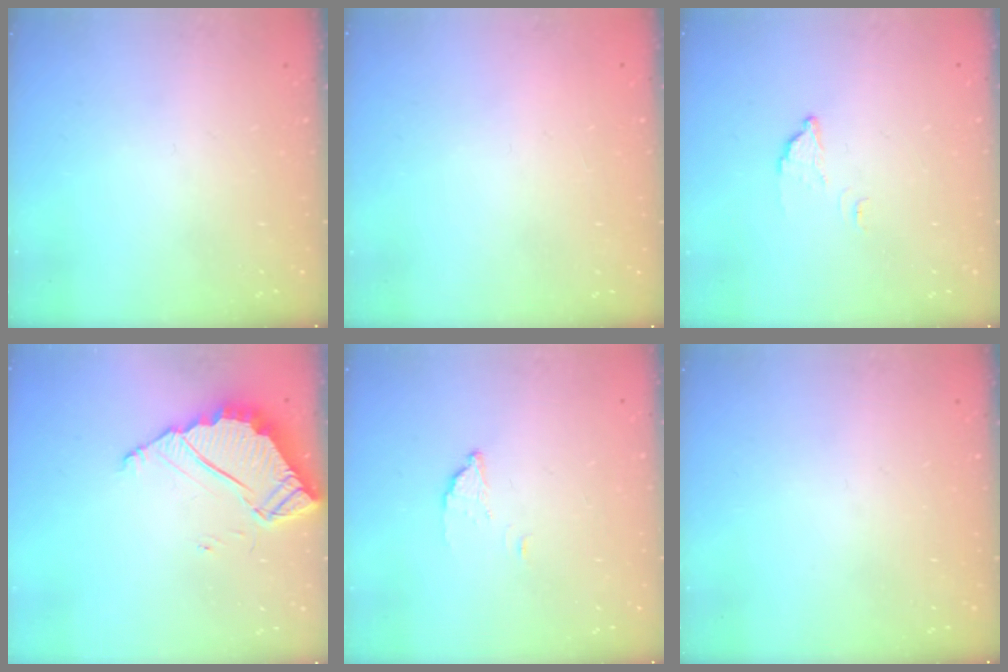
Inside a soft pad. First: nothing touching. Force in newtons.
{"total": 2.2, "press": 2.2, "slide": 0.1}
{"total": 2.5, "press": 2.5, "slide": 0.1}
{"total": 6.8, "press": 6.8, "slide": 0.1}
{"total": 2.3, "press": 2.3, "slide": 0.1}
{"total": 0.0}